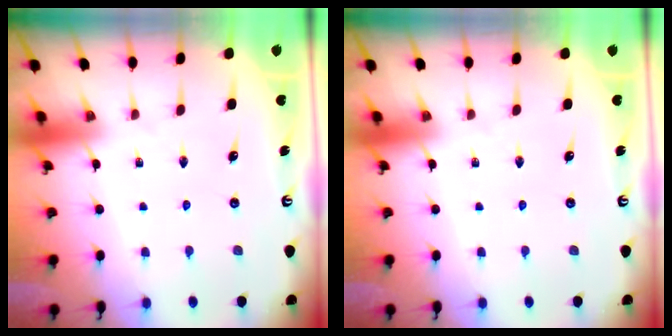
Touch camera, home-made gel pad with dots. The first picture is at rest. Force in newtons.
{"total": 0.0}